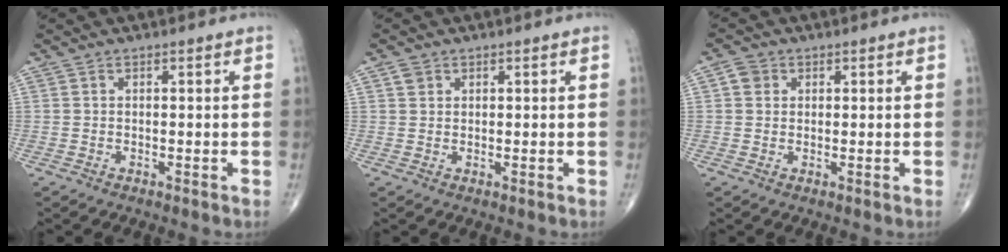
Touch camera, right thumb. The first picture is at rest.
{"total": 1.4, "force": [0.7, 1.1, 0.5], "torque": [-0.001, 0.001, 0.011]}
{"total": 2.5, "force": [0.7, 2.2, 1.0], "torque": [-0.008, 0.002, 0.008]}